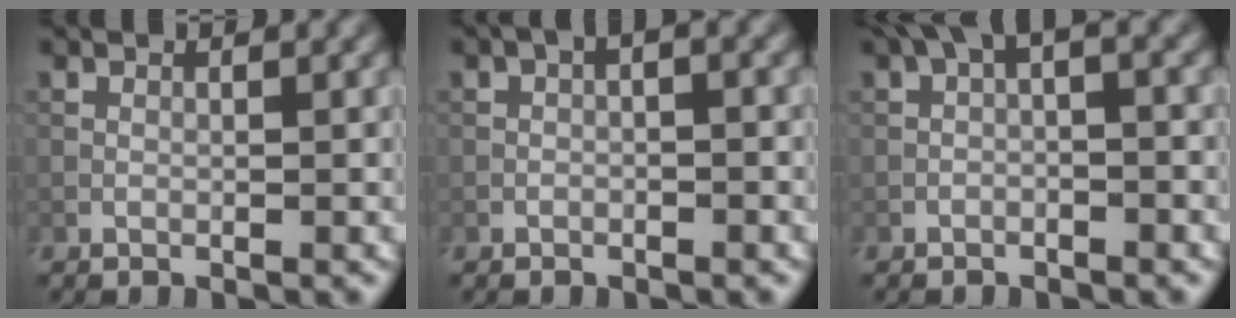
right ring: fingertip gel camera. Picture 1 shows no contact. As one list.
[{"total": 1.7, "force": [0.0, 0.8, 1.5], "torque": [-0.024, 0.005, -0.004]}, {"total": 2.8, "force": [0.2, 1.1, 2.6], "torque": [-0.043, 0.018, -0.003]}]